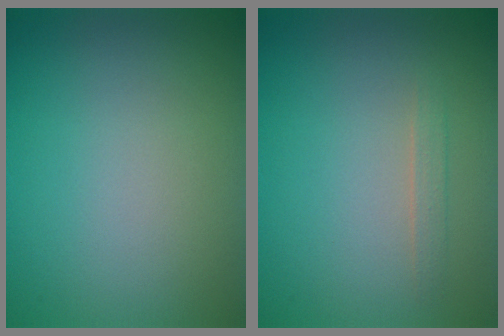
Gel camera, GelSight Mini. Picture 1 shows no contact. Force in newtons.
{"total": 0.9, "press": 0.9, "slide": 0.1}